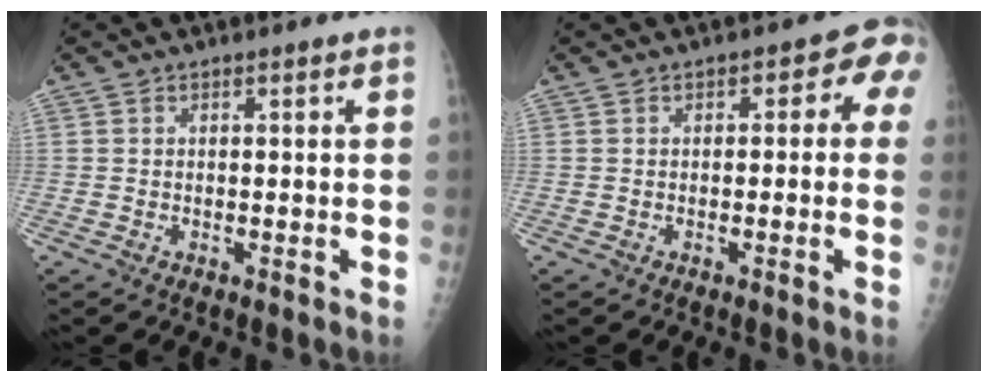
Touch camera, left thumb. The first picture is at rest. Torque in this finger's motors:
{"motor_torque": [-0.28, 0.50, -0.01, -0.08, 0.06]}